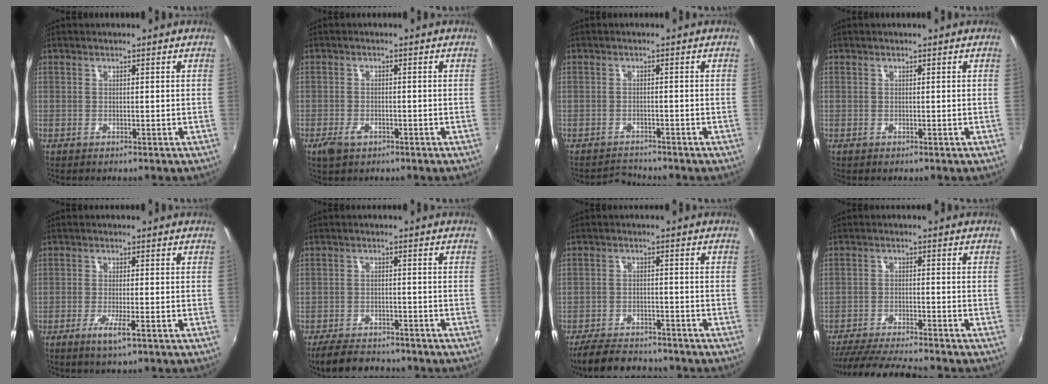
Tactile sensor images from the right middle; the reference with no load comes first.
{"total": 3.6, "force": [-2.2, 1.9, 2.2], "torque": [-0.052, -0.007, -0.042]}
{"total": 2.5, "force": [-2.4, 0.4, -0.5], "torque": [-0.003, 0.003, -0.047]}
{"total": 0.0}
{"total": 4.2, "force": [-2.2, 0.2, 3.5], "torque": [-0.075, -0.011, -0.043]}
{"total": 9.1, "force": [-7.8, 3.1, 3.4], "torque": [-0.092, -0.013, -0.124]}
{"total": 11.1, "force": [-9.6, 3.7, 4.2], "torque": [-0.107, -0.012, -0.149]}
{"total": 12.4, "force": [-11.3, 0.6, 5.1], "torque": [-0.120, -0.017, -0.192]}